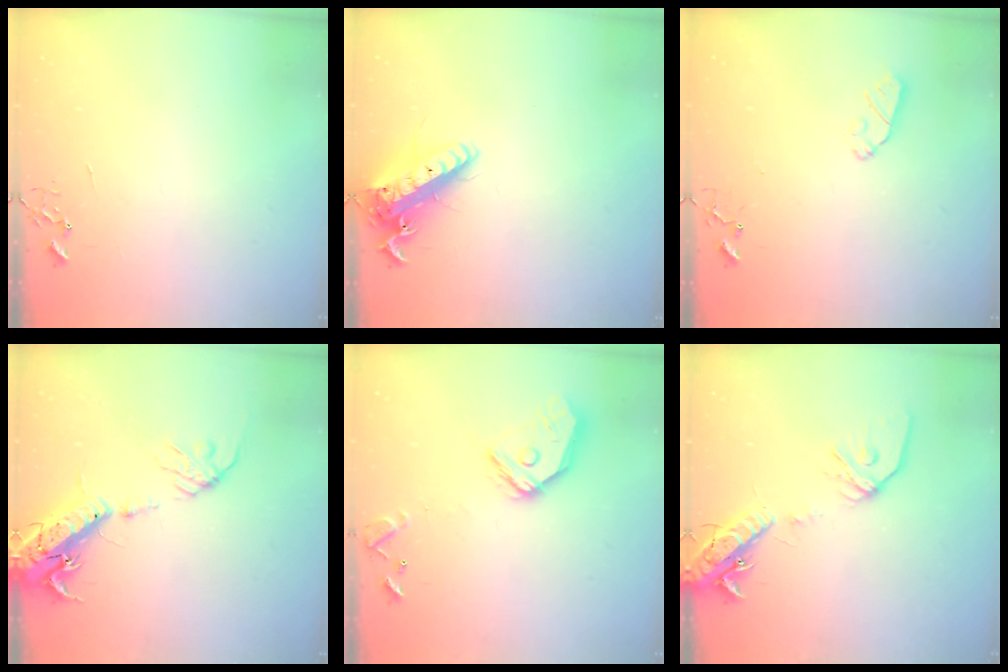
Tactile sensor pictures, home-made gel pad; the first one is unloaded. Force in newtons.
{"total": 16.4, "press": 16.0, "slide": 3.4}
{"total": 6.6, "press": 6.6, "slide": 0.2}
{"total": 18.1, "press": 17.7, "slide": 3.8}
{"total": 14.6, "press": 14.4, "slide": 1.8}
{"total": 15.6, "press": 15.3, "slide": 3.2}